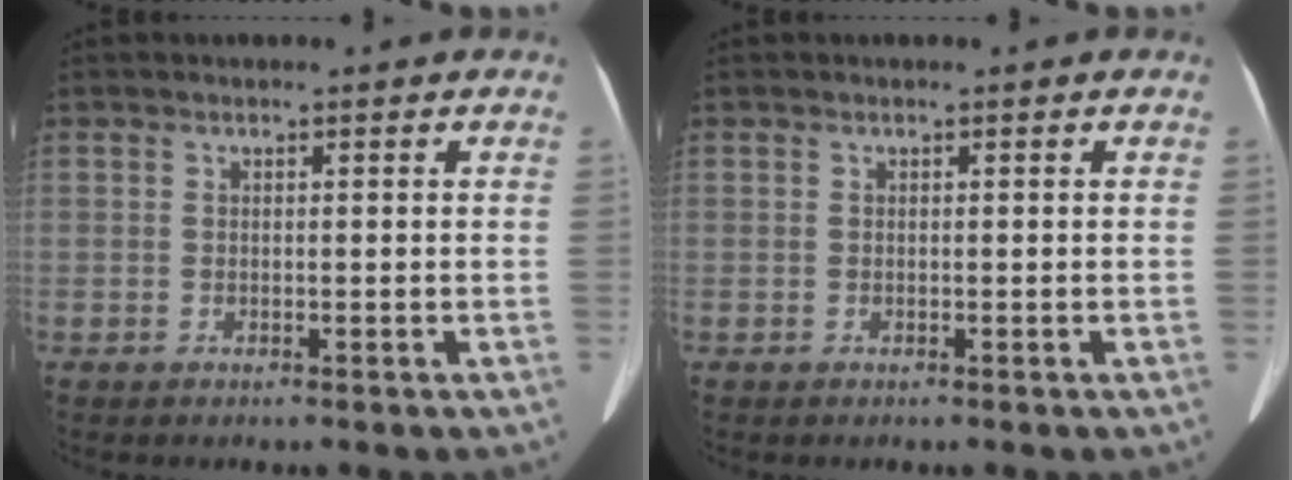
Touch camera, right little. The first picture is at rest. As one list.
[{"total": 0.0}]